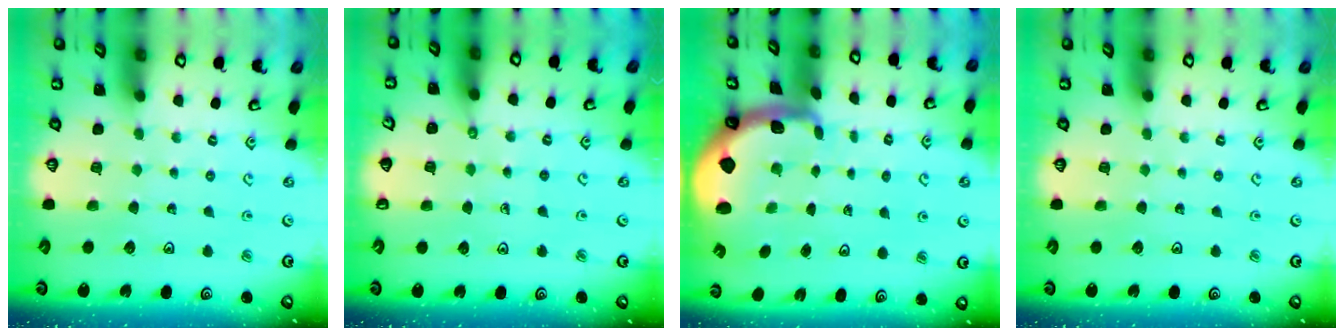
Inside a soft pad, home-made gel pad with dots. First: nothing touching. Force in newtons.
{"total": 0.9, "press": 0.9, "slide": 0.1}
{"total": 1.7, "press": 1.6, "slide": 0.4}
{"total": 0.0}